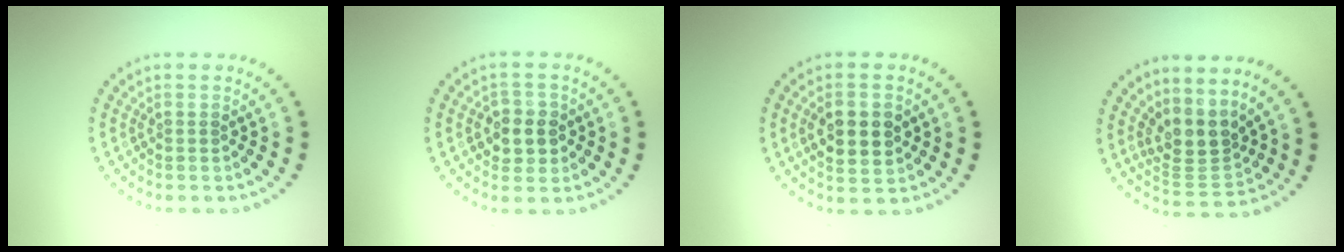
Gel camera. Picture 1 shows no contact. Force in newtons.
{"total": 2.8, "press": 2.7, "slide": 0.8}
{"total": 4.4, "press": 4.4, "slide": 0.1}
{"total": 3.5, "press": 2.7, "slide": 2.2}